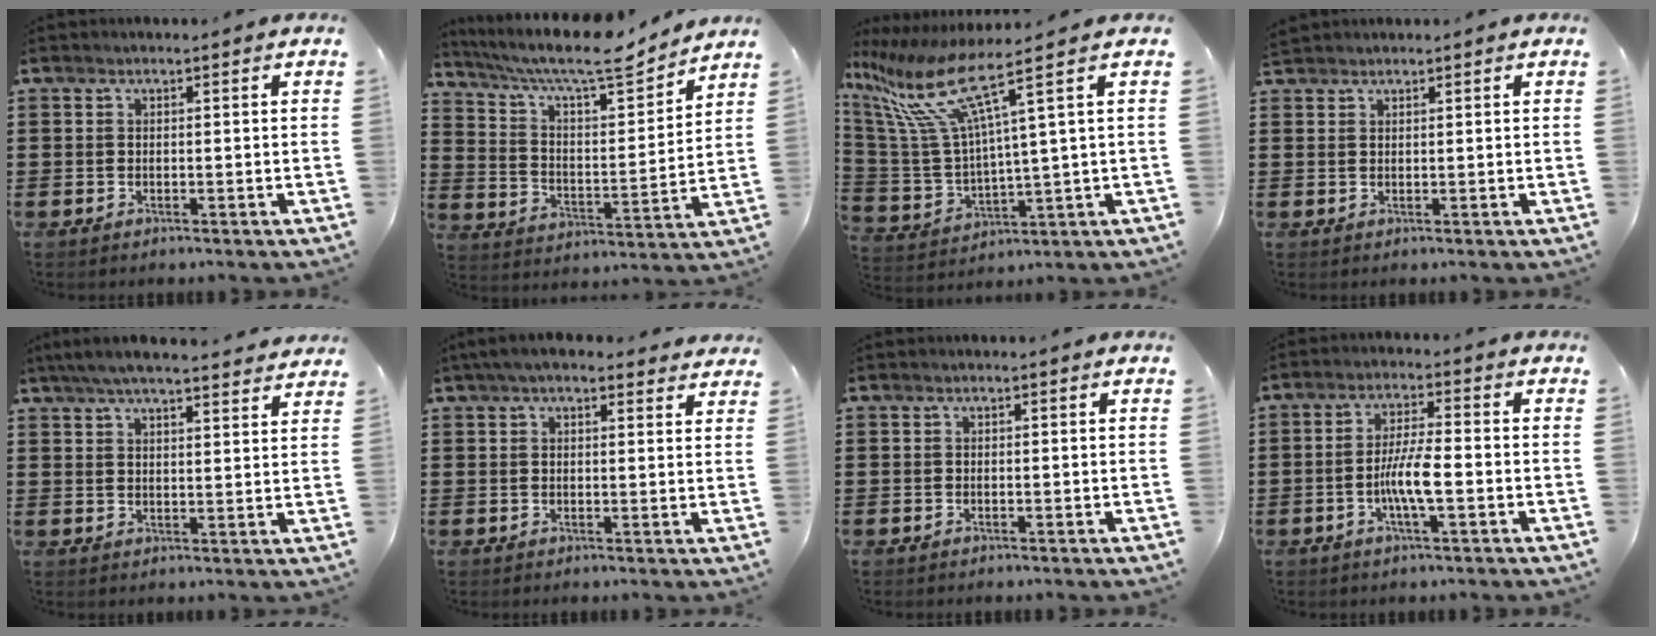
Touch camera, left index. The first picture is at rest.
{"total": 10.1, "force": [8.5, 1.4, 5.2], "torque": [-0.118, -0.052, 0.139]}
{"total": 12.3, "force": [6.5, 2.1, 10.2], "torque": [-0.249, -0.037, 0.099]}
{"total": 1.0, "force": [0.9, 0.2, 0.1], "torque": [-0.005, 0.000, 0.019]}
{"total": 5.2, "force": [4.6, 0.4, 2.4], "torque": [-0.058, -0.010, 0.083]}
{"total": 4.0, "force": [3.1, 1.2, 2.3], "torque": [-0.052, 0.002, 0.057]}
{"total": 0.0}
{"total": 6.2, "force": [-1.7, 1.3, 5.8], "torque": [-0.120, 0.000, -0.039]}